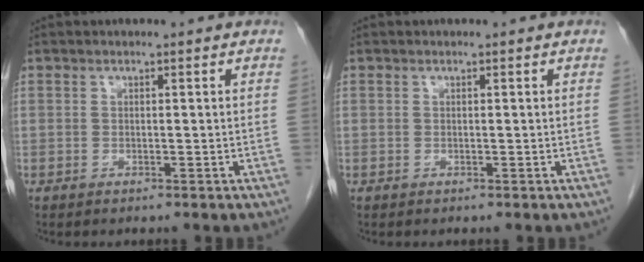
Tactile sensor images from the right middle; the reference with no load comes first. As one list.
[{"total": 0.0}]